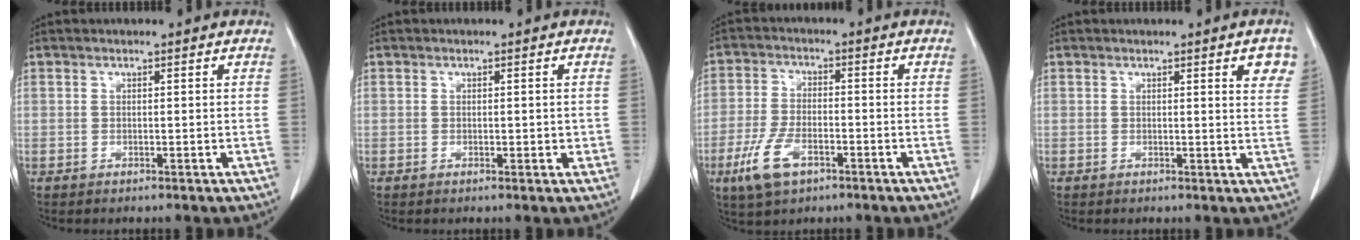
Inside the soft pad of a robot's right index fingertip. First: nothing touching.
{"total": 1.3, "force": [0.1, 0.9, 1.0], "torque": [-0.005, 0.002, 0.004]}
{"total": 7.7, "force": [-3.9, 3.5, 5.6], "torque": [-0.129, -0.005, -0.072]}
{"total": 3.6, "force": [1.7, 0.4, 3.2], "torque": [-0.030, -0.004, 0.017]}